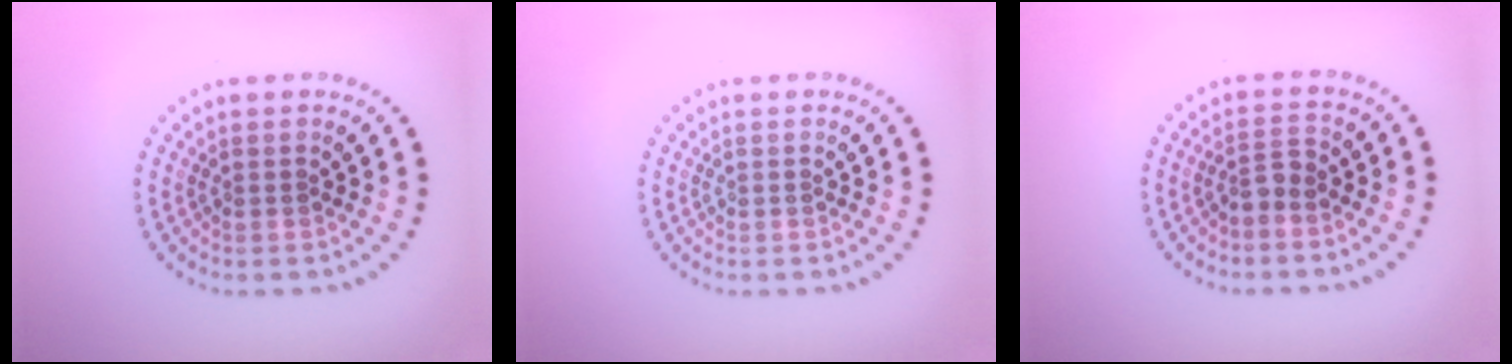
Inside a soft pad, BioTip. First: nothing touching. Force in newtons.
{"total": 0.0}
{"total": 1.7, "press": 1.3, "slide": 1.1}